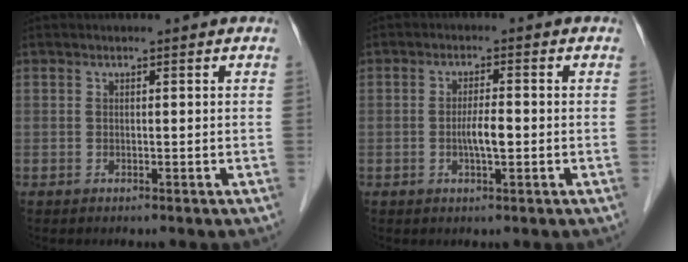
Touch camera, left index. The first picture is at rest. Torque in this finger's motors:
{"motor_torque": [0.65, 0.43, 0.09, 0.03]}